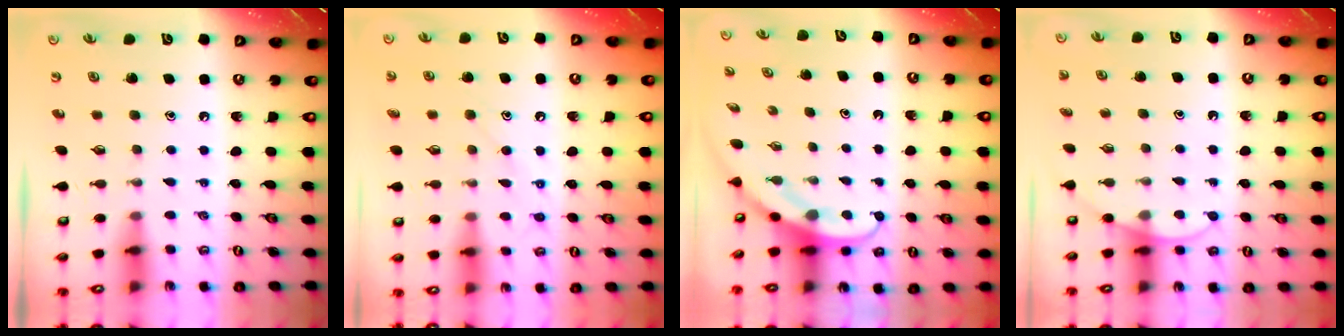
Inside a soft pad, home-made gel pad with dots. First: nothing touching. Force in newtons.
{"total": 8.2, "press": 8.2, "slide": 0.7}
{"total": 3.8, "press": 3.8, "slide": 0.3}
{"total": 7.2, "press": 7.1, "slide": 0.7}